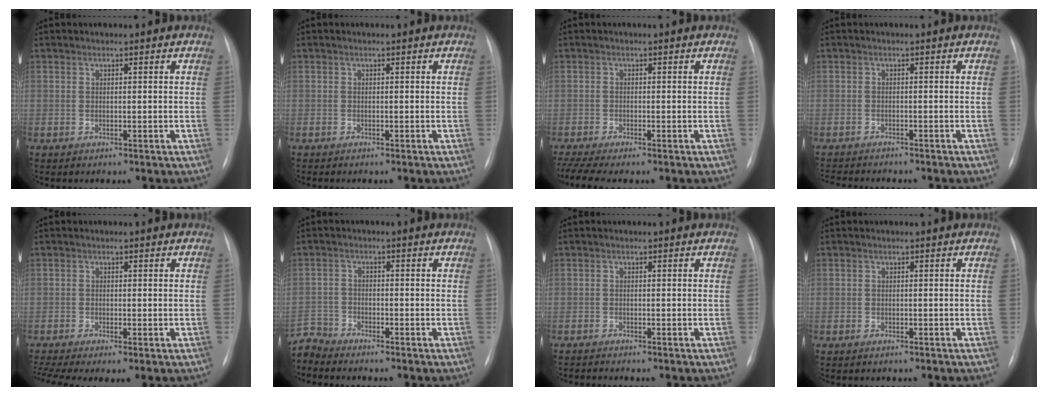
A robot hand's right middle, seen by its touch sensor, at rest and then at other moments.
{"total": 1.0, "force": [-0.9, 0.2, 0.5], "torque": [-0.009, -0.004, -0.009]}
{"total": 6.0, "force": [-5.0, 0.6, 3.3], "torque": [-0.063, -0.009, -0.082]}
{"total": 7.7, "force": [-7.1, 1.3, 2.6], "torque": [-0.038, -0.007, -0.101]}
{"total": 4.8, "force": [-2.8, 1.2, 3.7], "torque": [-0.078, -0.010, -0.053]}
{"total": 3.8, "force": [-3.7, 0.0, -0.9], "torque": [0.018, -0.011, -0.073]}
{"total": 1.0, "force": [-1.0, -0.1, -0.1], "torque": [-0.002, -0.005, -0.017]}
{"total": 0.6, "force": [-0.5, 0.3, 0.1], "torque": [-0.011, -0.002, -0.007]}